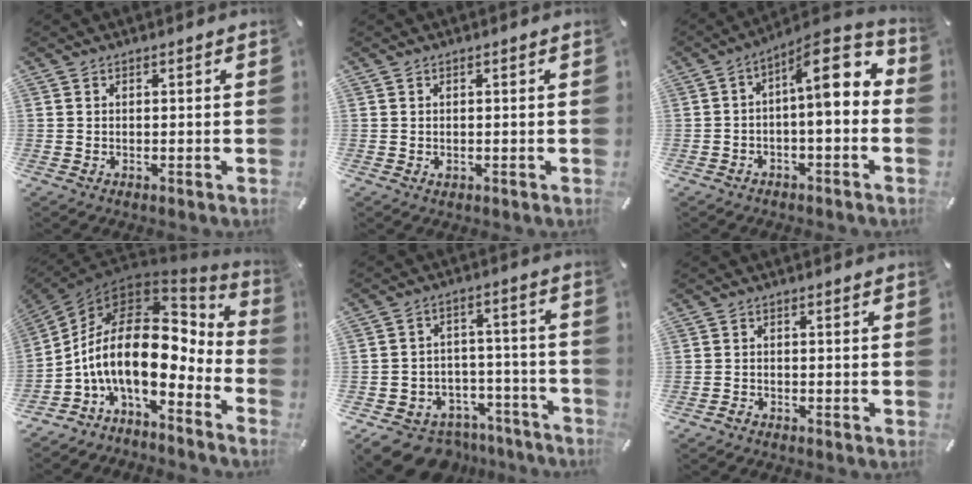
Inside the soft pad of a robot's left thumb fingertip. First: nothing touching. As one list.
[{"total": 0.5, "force": [-0.1, 0.4, 0.3], "torque": [-0.005, -0.001, -0.002]}, {"total": 10.3, "force": [1.6, 3.6, 9.5], "torque": [-0.136, -0.028, 0.024]}, {"total": 19.7, "force": [-1.0, 10.2, 16.8], "torque": [-0.360, -0.030, -0.023]}, {"total": 10.2, "force": [-7.3, 6.6, 2.8], "torque": [-0.040, 0.052, -0.121]}, {"total": 0.9, "force": [-0.8, 0.2, 0.1], "torque": [-0.005, 0.001, -0.016]}]